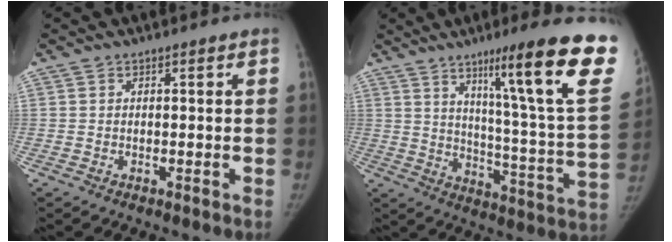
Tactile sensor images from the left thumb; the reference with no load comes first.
{"total": 27.5, "force": [14.9, 2.8, 23.0], "torque": [-0.288, -0.059, 0.219]}